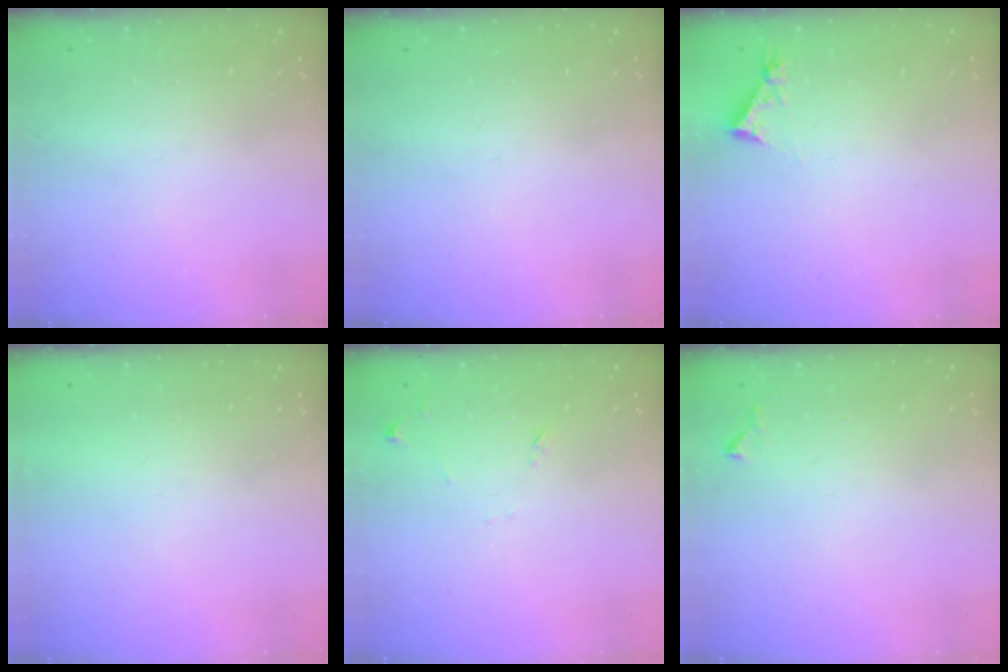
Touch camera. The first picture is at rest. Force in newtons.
{"total": 0.0}
{"total": 4.3, "press": 4.3, "slide": 0.5}
{"total": 1.6, "press": 1.6, "slide": 0.1}
{"total": 6.7, "press": 6.7, "slide": 0.6}
{"total": 4.4, "press": 4.4, "slide": 0.7}